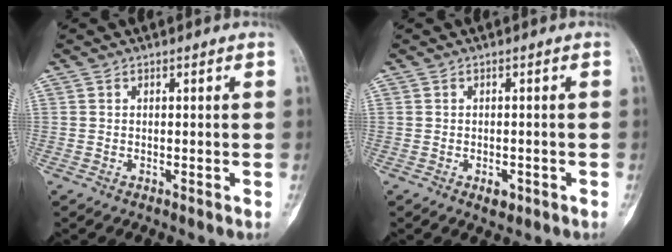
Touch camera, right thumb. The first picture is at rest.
{"total": 2.0, "force": [-1.0, 1.2, 1.3], "torque": [-0.011, 0.003, -0.011]}